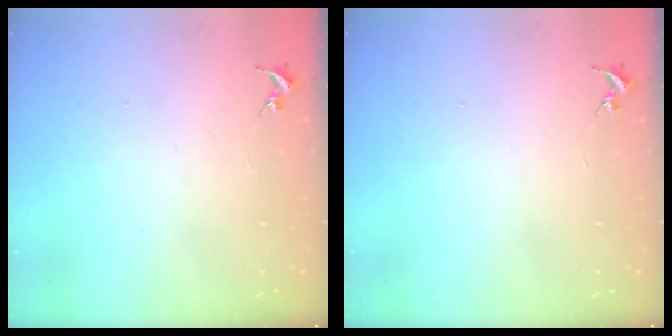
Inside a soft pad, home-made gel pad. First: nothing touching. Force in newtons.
{"total": 0.0}